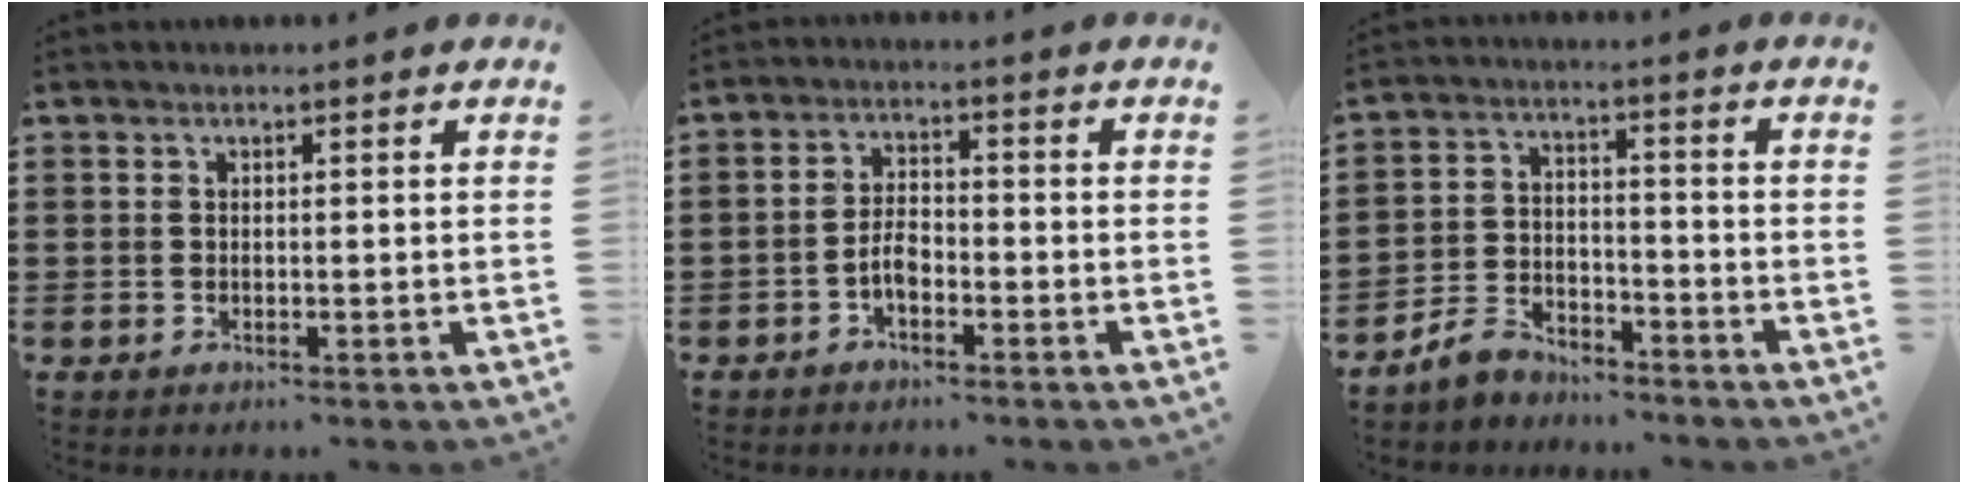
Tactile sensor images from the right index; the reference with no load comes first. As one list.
[{"total": 3.5, "force": [-1.7, 1.7, 2.6], "torque": [-0.062, 0.002, -0.038]}, {"total": 4.9, "force": [-4.5, 1.6, 0.8], "torque": [-0.031, 0.010, -0.095]}]